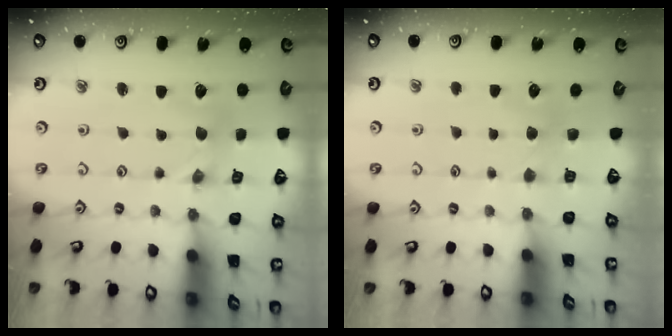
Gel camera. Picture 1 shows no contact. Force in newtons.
{"total": 3.0, "press": 3.0, "slide": 0.5}